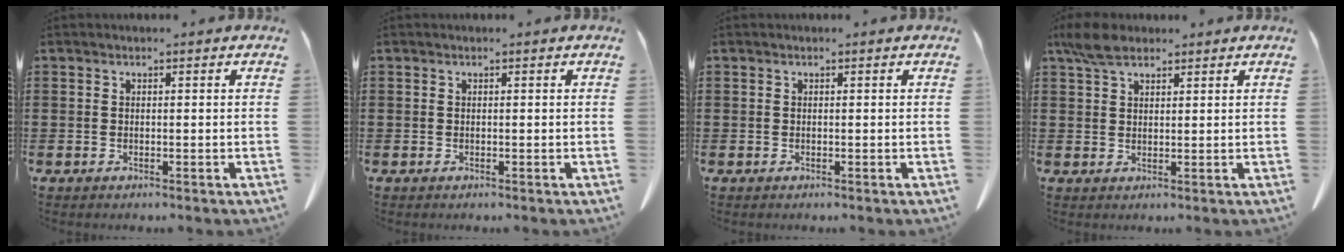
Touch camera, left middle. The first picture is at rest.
{"total": 0.0}
{"total": 0.0}
{"total": 4.5, "force": [3.3, 2.1, 2.2], "torque": [-0.054, 0.006, 0.064]}